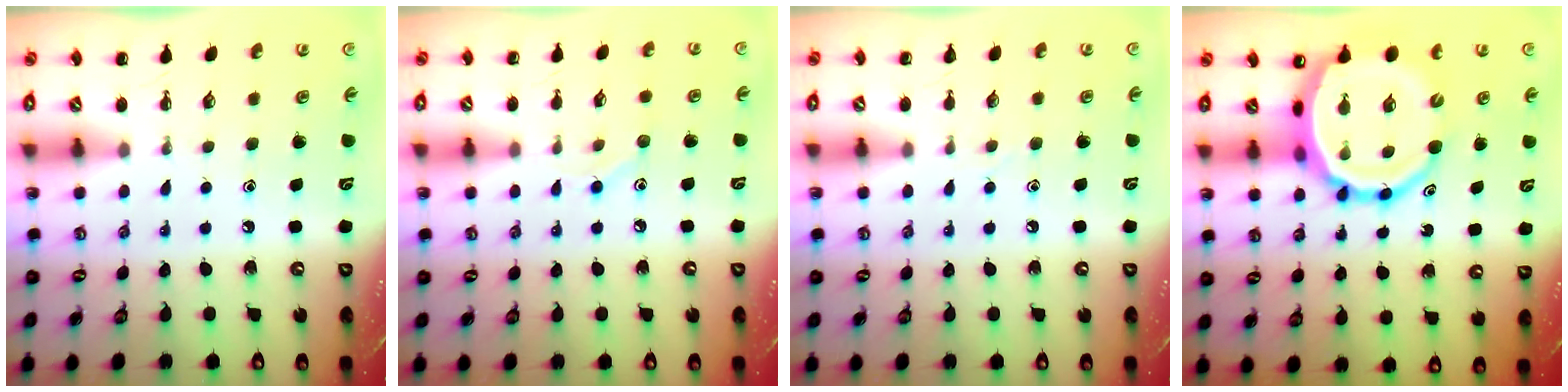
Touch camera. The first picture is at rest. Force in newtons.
{"total": 6.7, "press": 6.6, "slide": 1.1}
{"total": 4.9, "press": 4.7, "slide": 1.4}
{"total": 16.8, "press": 16.2, "slide": 4.3}